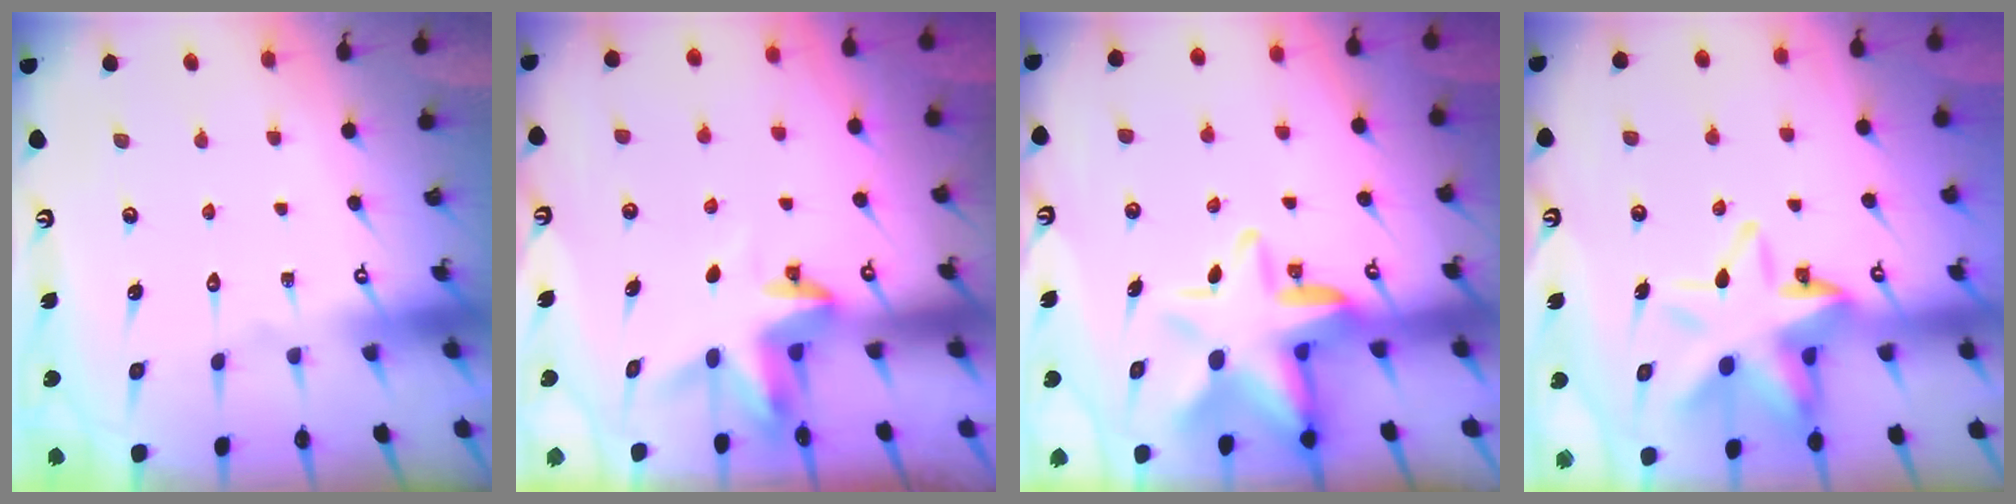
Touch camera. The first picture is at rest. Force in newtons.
{"total": 3.8, "press": 3.8, "slide": 0.3}
{"total": 10.5, "press": 10.4, "slide": 1.6}
{"total": 13.1, "press": 12.7, "slide": 3.2}